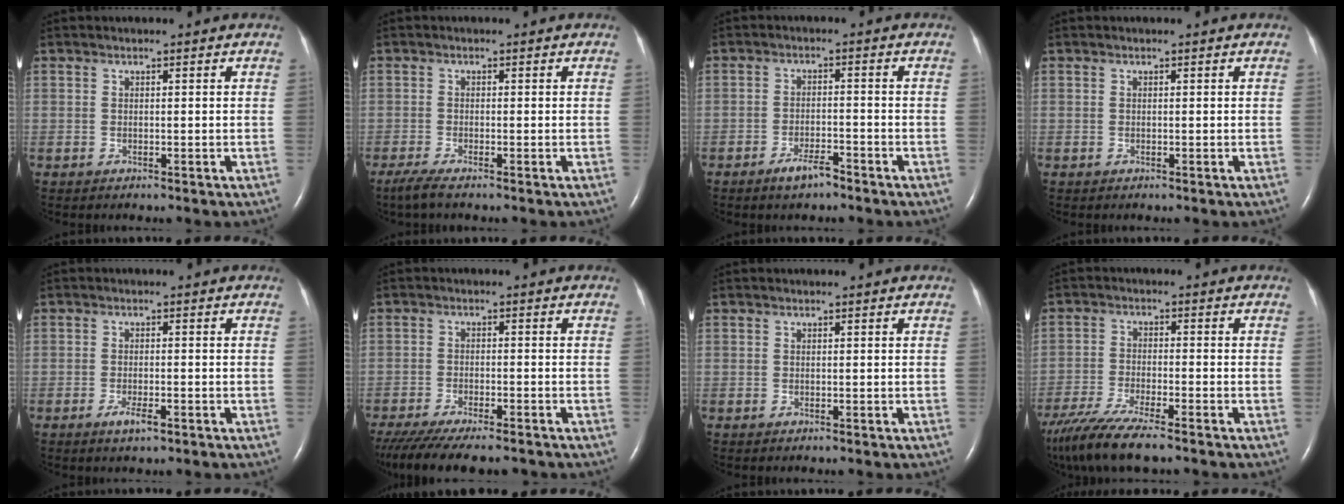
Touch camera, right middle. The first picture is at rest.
{"total": 2.5, "force": [-1.9, 0.0, 1.7], "torque": [-0.044, -0.010, -0.040]}
{"total": 3.6, "force": [-2.8, 0.9, 2.1], "torque": [-0.044, -0.001, -0.049]}
{"total": 0.0}
{"total": 2.6, "force": [-1.5, 0.5, 2.0], "torque": [-0.041, -0.003, -0.026]}
{"total": 15.5, "force": [-13.0, 3.3, 7.8], "torque": [-0.168, -0.036, -0.192]}
{"total": 0.0}
{"total": 11.3, "force": [-9.1, 0.9, 6.7], "torque": [-0.124, -0.030, -0.156]}